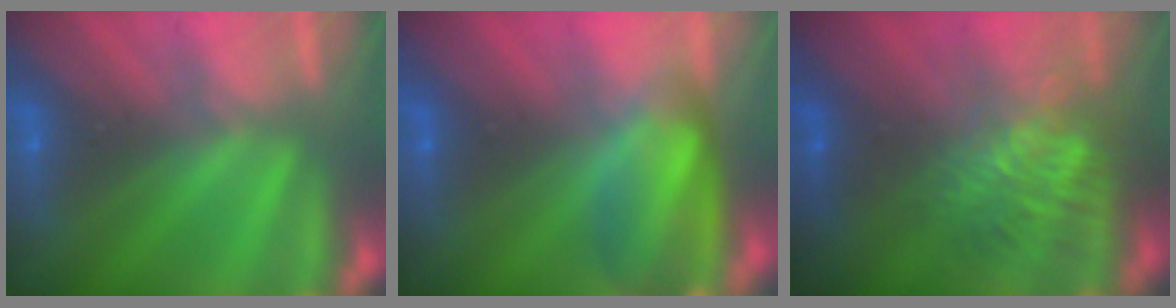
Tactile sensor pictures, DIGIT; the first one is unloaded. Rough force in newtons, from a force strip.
{"total": 6.9}
{"total": 5.6}